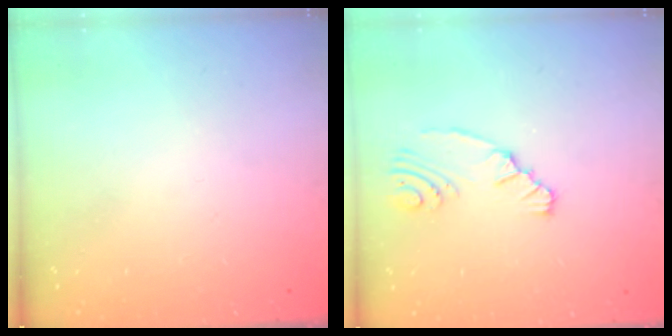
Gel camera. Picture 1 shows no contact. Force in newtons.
{"total": 5.1, "press": 2.9, "slide": 4.2}